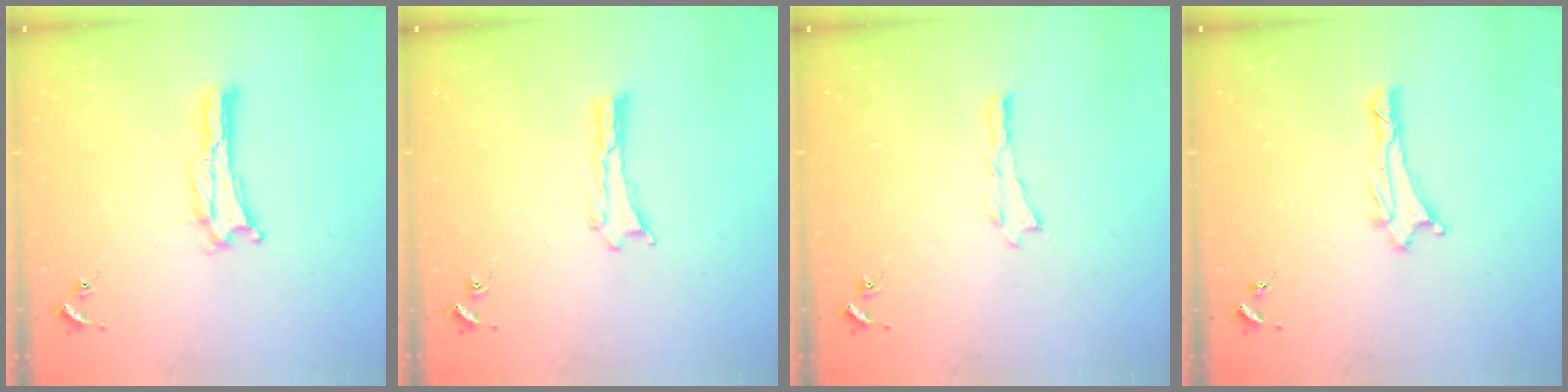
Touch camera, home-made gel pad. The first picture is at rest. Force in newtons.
{"total": 0.0}
{"total": 0.0}
{"total": 1.0, "press": 1.0, "slide": 0.2}